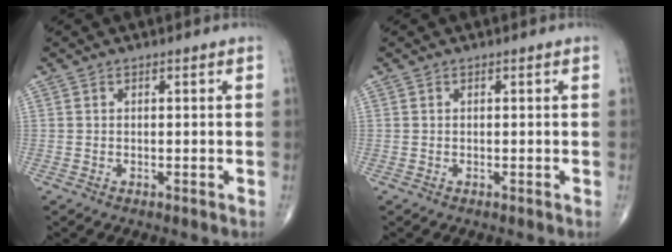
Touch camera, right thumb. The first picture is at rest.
{"total": 0.0}